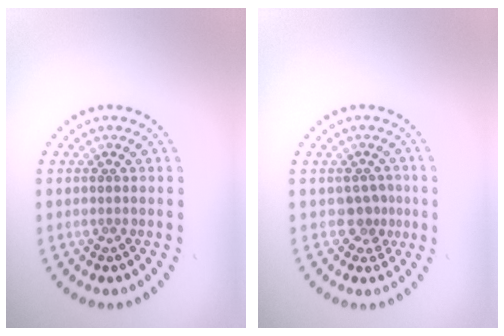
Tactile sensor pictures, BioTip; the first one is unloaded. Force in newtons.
{"total": 1.7, "press": 1.4, "slide": 0.9}